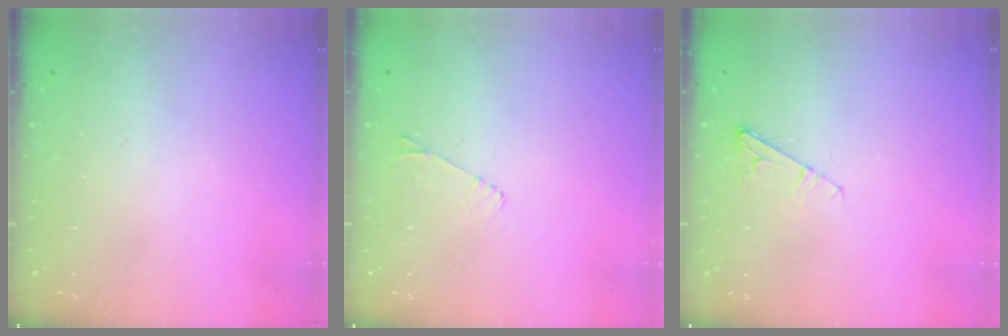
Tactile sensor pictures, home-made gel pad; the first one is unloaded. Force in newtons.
{"total": 4.4, "press": 4.3, "slide": 0.7}
{"total": 6.3, "press": 6.3, "slide": 0.4}